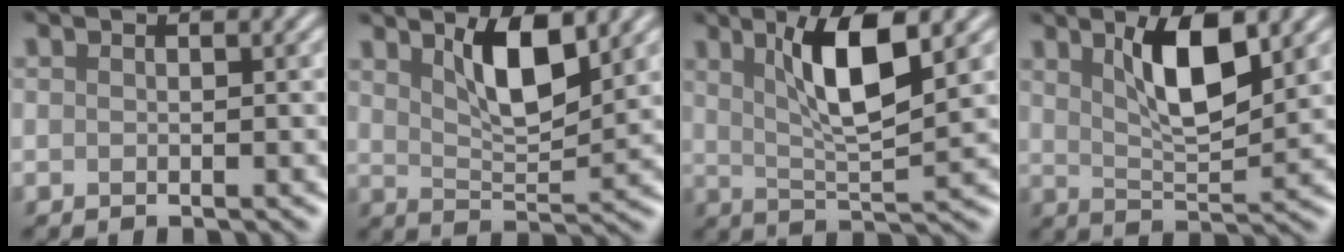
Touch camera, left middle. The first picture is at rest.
{"total": 4.9, "force": [2.5, 1.4, 4.0], "torque": [-0.072, -0.002, 0.045]}
{"total": 6.3, "force": [2.4, 1.3, 5.7], "torque": [-0.099, 0.001, 0.045]}
{"total": 5.6, "force": [2.4, 1.6, 4.8], "torque": [-0.086, 0.000, 0.043]}